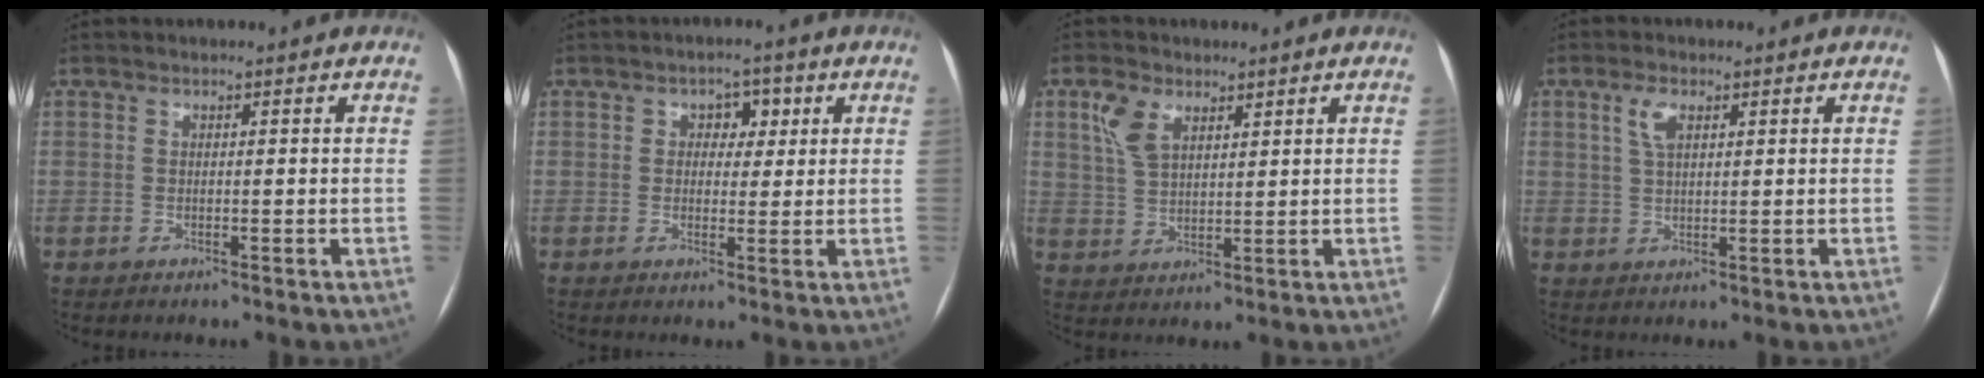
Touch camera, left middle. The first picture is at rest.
{"total": 3.5, "force": [1.1, 2.5, 2.2], "torque": [-0.025, 0.012, 0.015]}
{"total": 5.5, "force": [3.1, 3.0, 3.5], "torque": [-0.077, 0.015, 0.067]}
{"total": 3.2, "force": [1.5, 1.3, 2.6], "torque": [-0.055, 0.008, 0.032]}